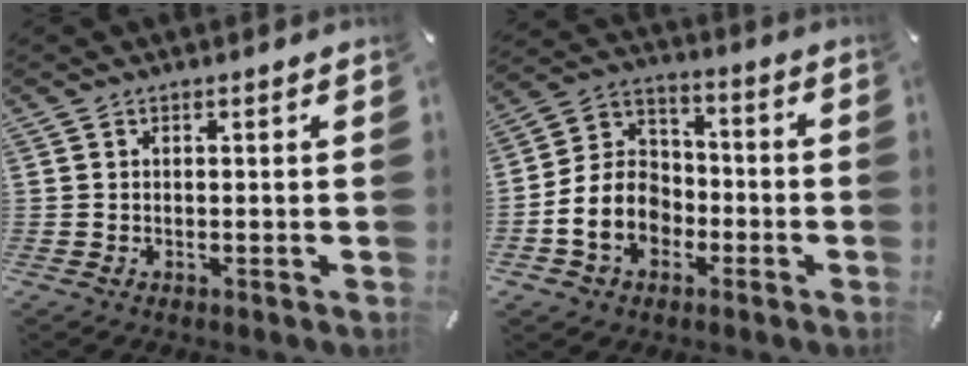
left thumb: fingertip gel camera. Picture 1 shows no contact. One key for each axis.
{"total": 11.9, "fx": -3.9, "fy": 9.6, "fz": 5.7, "tx": -0.137, "ty": 0.018, "tz": -0.073}